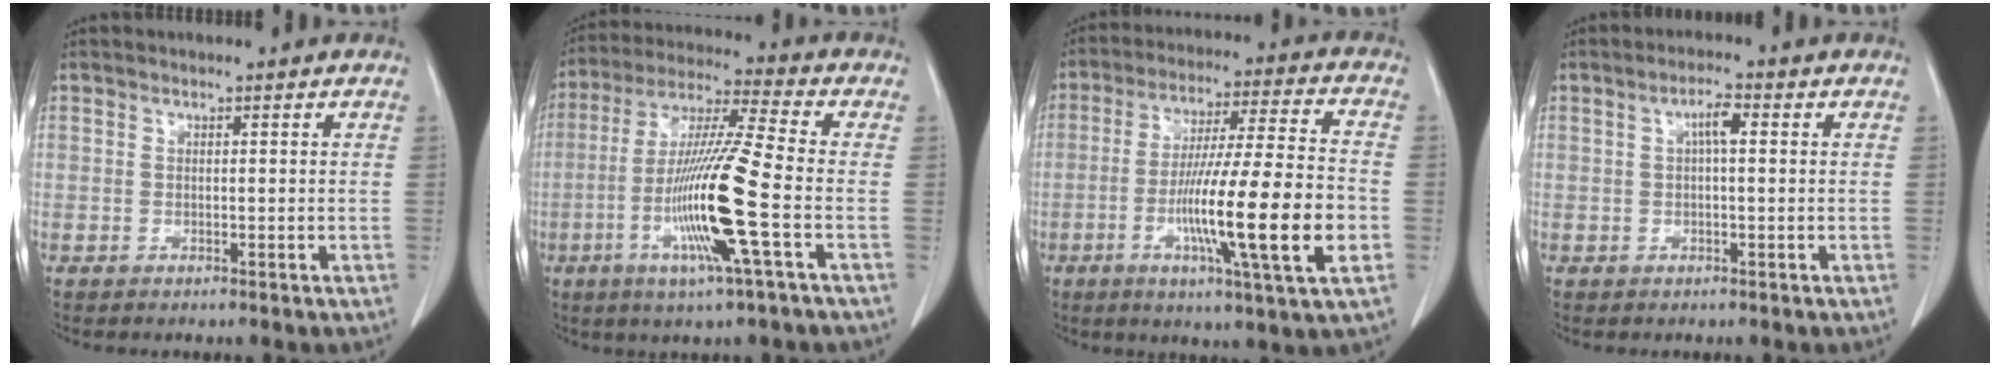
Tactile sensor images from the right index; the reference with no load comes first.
{"total": 14.9, "force": [-4.1, -0.6, 14.3], "torque": [-0.287, -0.013, -0.084]}
{"total": 18.0, "force": [-4.6, 0.1, 17.4], "torque": [-0.283, -0.009, -0.075]}
{"total": 2.9, "force": [0.6, 0.6, 2.7], "torque": [-0.051, 0.008, 0.009]}